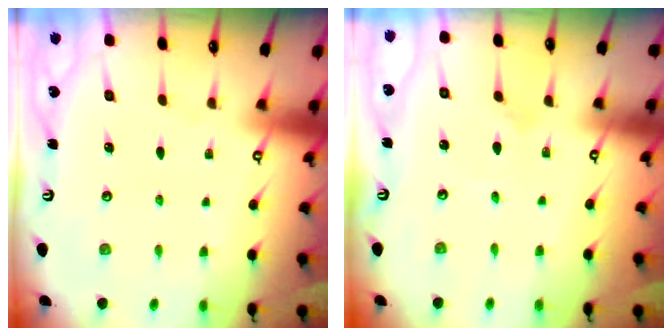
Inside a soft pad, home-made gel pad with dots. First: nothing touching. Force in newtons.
{"total": 0.5, "press": 0.5, "slide": 0.0}